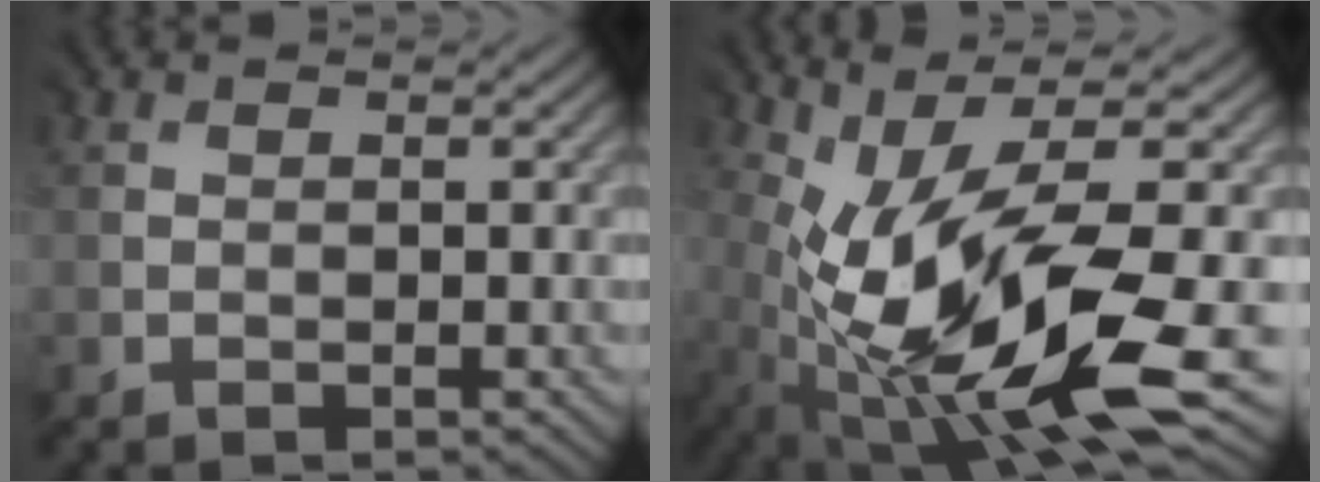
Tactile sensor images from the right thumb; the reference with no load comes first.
{"total": 13.0, "force": [-3.7, 4.0, 11.9], "torque": [-0.230, -0.005, -0.053]}